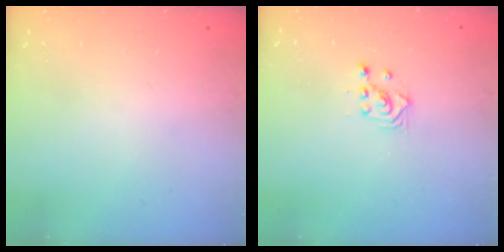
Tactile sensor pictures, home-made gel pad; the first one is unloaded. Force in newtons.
{"total": 2.3, "press": 2.3, "slide": 0.3}